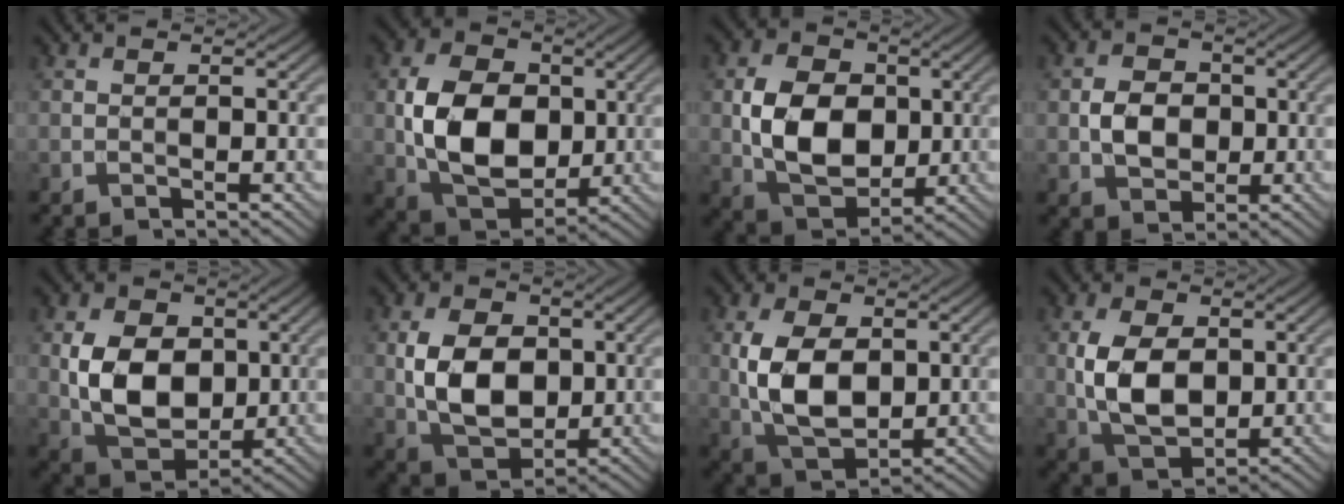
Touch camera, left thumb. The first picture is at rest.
{"total": 11.8, "force": [0.2, 8.4, 8.3], "torque": [-0.176, -0.004, 0.005]}
{"total": 10.4, "force": [0.4, 7.6, 7.2], "torque": [-0.156, -0.002, 0.004]}
{"total": 4.8, "force": [-0.2, 3.9, 2.8], "torque": [-0.058, -0.002, -0.008]}
{"total": 10.3, "force": [0.8, 7.4, 7.1], "torque": [-0.158, -0.008, 0.013]}
{"total": 9.5, "force": [0.5, 6.6, 6.8], "torque": [-0.149, -0.005, 0.007]}
{"total": 9.8, "force": [0.8, 6.1, 7.5], "torque": [-0.177, -0.005, 0.019]}
{"total": 8.6, "force": [0.6, 5.6, 6.5], "torque": [-0.149, -0.003, 0.010]}